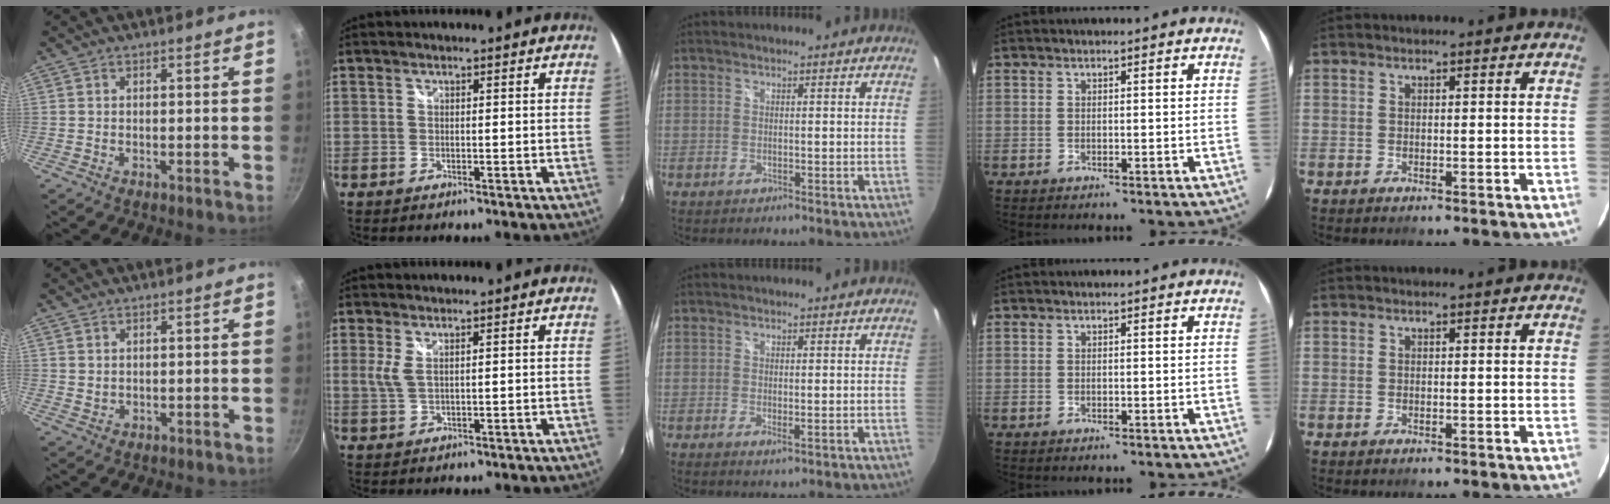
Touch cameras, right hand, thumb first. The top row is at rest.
{"thumb": {"total": 1.2, "force": [0.8, 0.9, 0.3], "torque": [0.000, -0.009, 0.014]}, "index": {"total": 2.3, "force": [0.7, 0.6, 2.1], "torque": [-0.044, -0.001, 0.015]}, "middle": {"total": 1.1, "force": [-0.1, 0.5, 1.0], "torque": [-0.018, -0.004, -0.002]}}